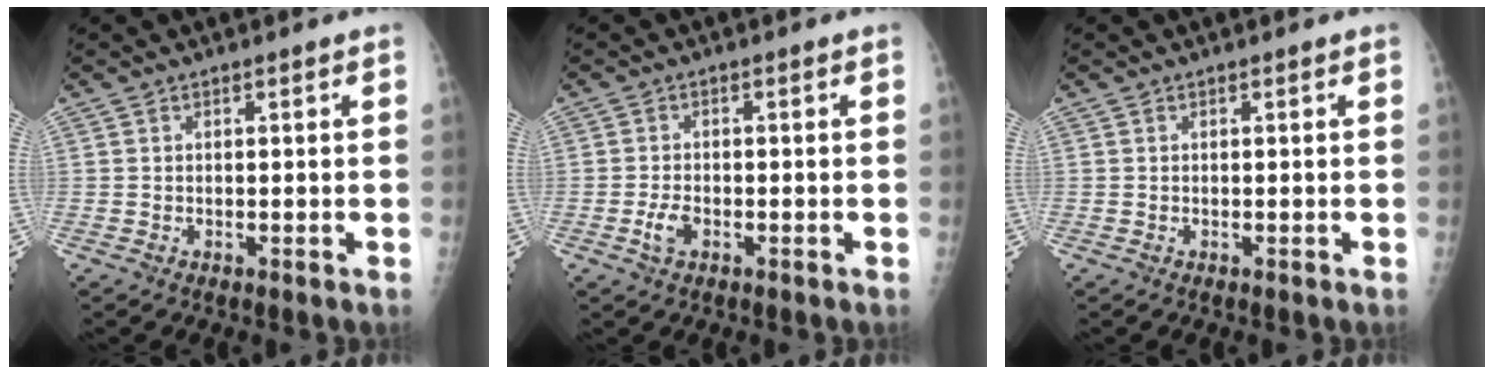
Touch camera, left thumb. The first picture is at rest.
{"total": 2.8, "force": [-1.1, 1.5, 2.0], "torque": [-0.044, 0.009, -0.021]}
{"total": 0.0}